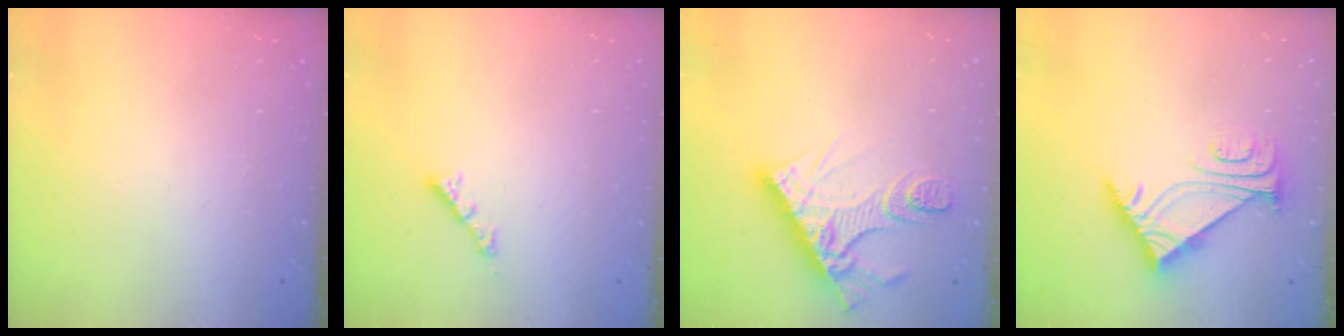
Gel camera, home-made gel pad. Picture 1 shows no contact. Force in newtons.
{"total": 2.4, "press": 2.4, "slide": 0.3}
{"total": 14.5, "press": 14.4, "slide": 1.2}
{"total": 7.6, "press": 7.6, "slide": 0.7}